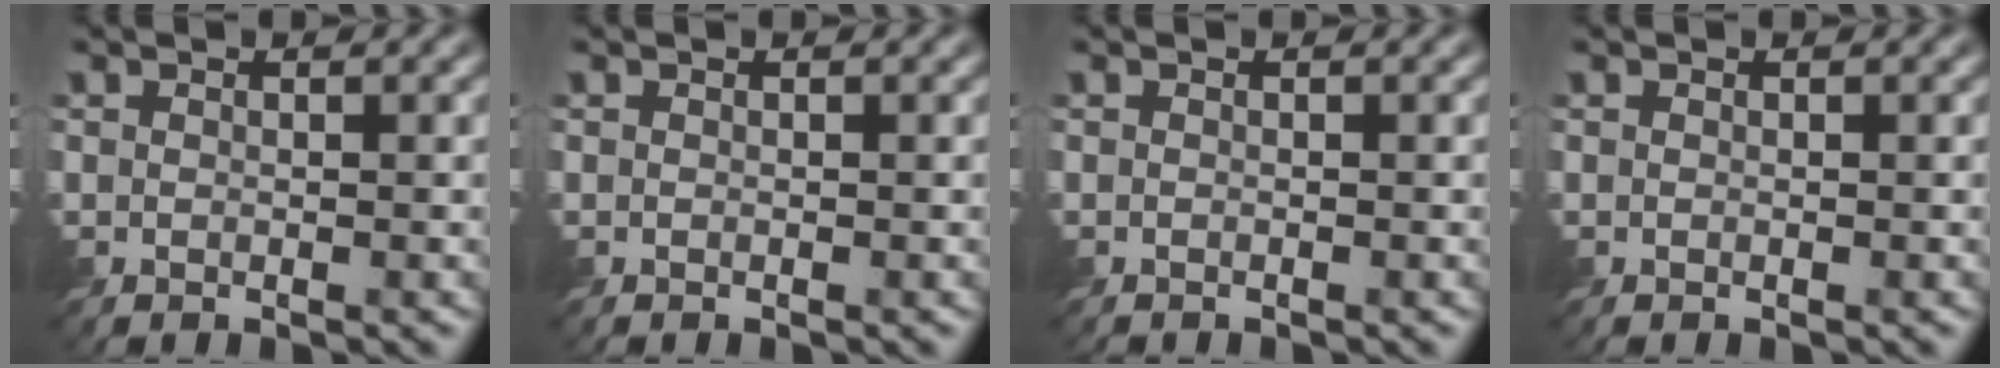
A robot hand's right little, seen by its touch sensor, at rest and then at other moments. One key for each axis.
{"total": 0.0}
{"total": 0.6, "fx": -0.6, "fy": 0.0, "fz": 0.0, "tx": 0.003, "ty": -0.005, "tz": -0.011}
{"total": 0.0}